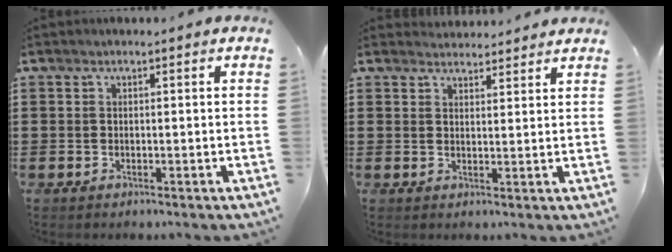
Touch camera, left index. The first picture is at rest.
{"total": 2.6, "force": [2.6, 0.3, 0.0], "torque": [-0.006, -0.006, 0.050]}